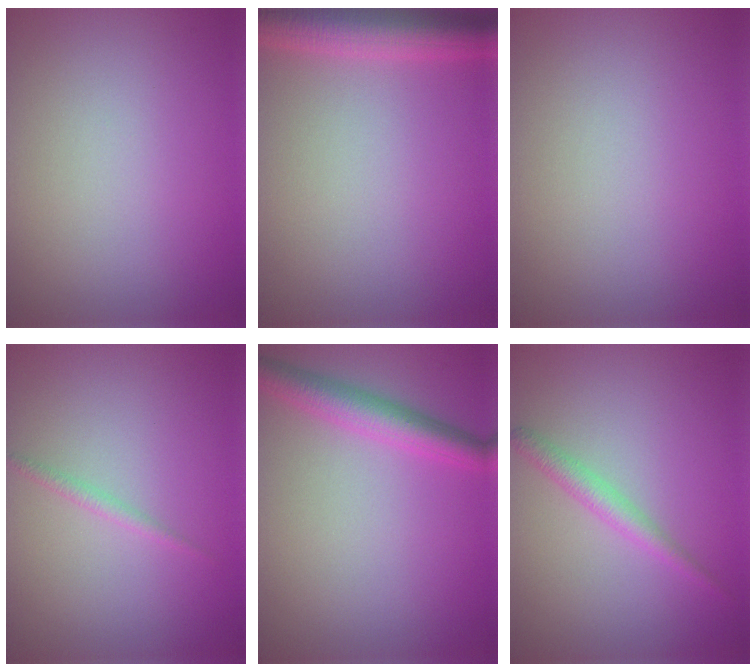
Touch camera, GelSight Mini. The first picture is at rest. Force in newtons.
{"total": 5.3, "press": 5.3, "slide": 0.2}
{"total": 0.0}
{"total": 0.9, "press": 0.9, "slide": 0.0}
{"total": 3.7, "press": 3.7, "slide": 0.2}
{"total": 1.9, "press": 1.9, "slide": 0.1}